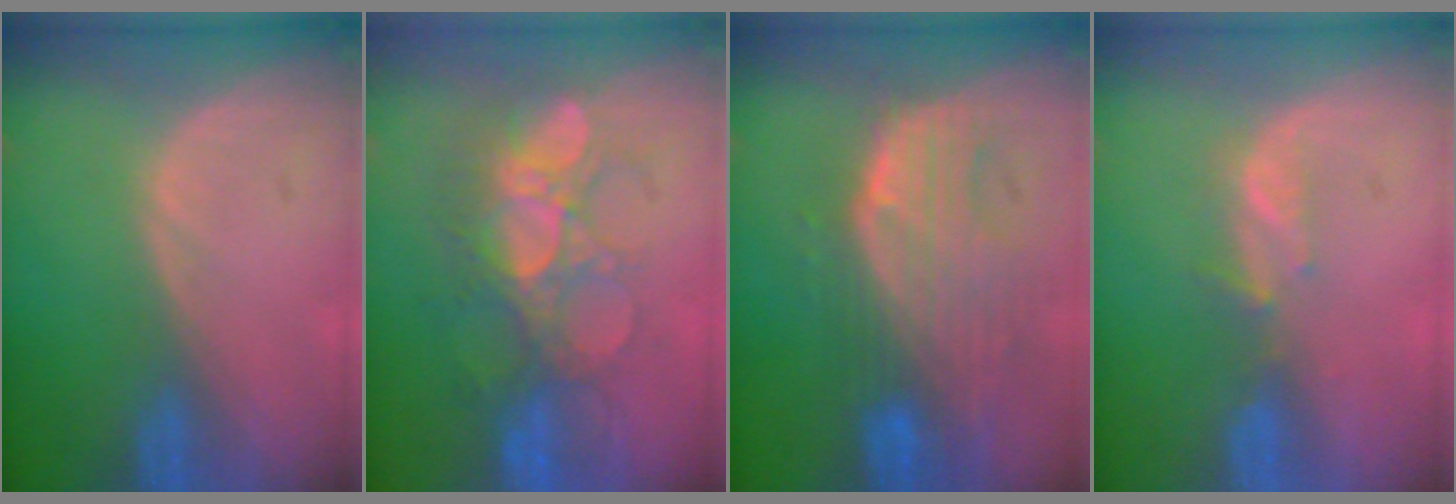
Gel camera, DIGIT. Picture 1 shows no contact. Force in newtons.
{"total": 9.0, "press": 8.7, "slide": 2.3}
{"total": 9.9, "press": 8.6, "slide": 4.8}
{"total": 2.3, "press": 2.1, "slide": 0.8}